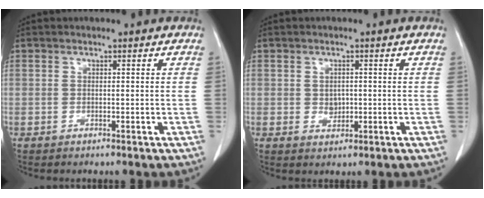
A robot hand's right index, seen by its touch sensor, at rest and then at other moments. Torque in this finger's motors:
{"motor_torque": [0.03, -0.05, -0.01, 0.01]}